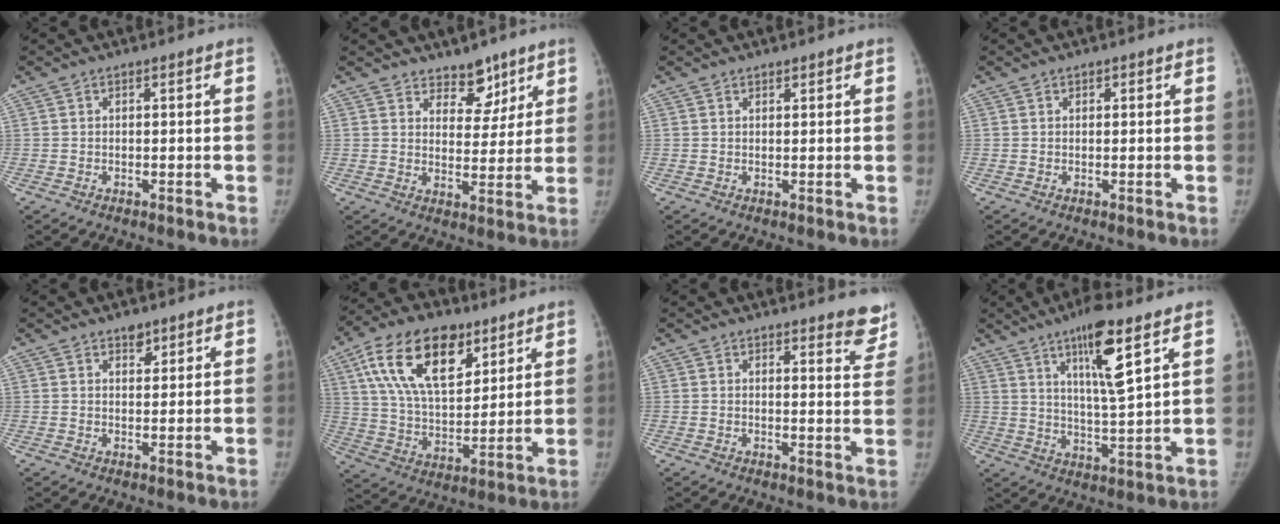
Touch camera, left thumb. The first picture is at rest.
{"total": 6.7, "force": [5.0, 3.8, 2.2], "torque": [0.007, -0.035, 0.080]}
{"total": 1.0, "force": [0.8, 0.4, 0.3], "torque": [0.002, -0.005, 0.012]}
{"total": 0.7, "force": [0.4, 0.5, 0.3], "torque": [0.003, -0.001, 0.004]}
{"total": 2.6, "force": [1.9, 1.4, 1.1], "torque": [-0.001, -0.012, 0.029]}
{"total": 20.2, "force": [10.1, 10.8, 13.6], "torque": [-0.215, -0.029, 0.184]}
{"total": 7.0, "force": [6.0, 2.2, 3.0], "torque": [0.005, -0.037, 0.055]}
{"total": 11.9, "force": [6.5, 1.7, 9.8], "torque": [-0.164, -0.040, 0.112]}